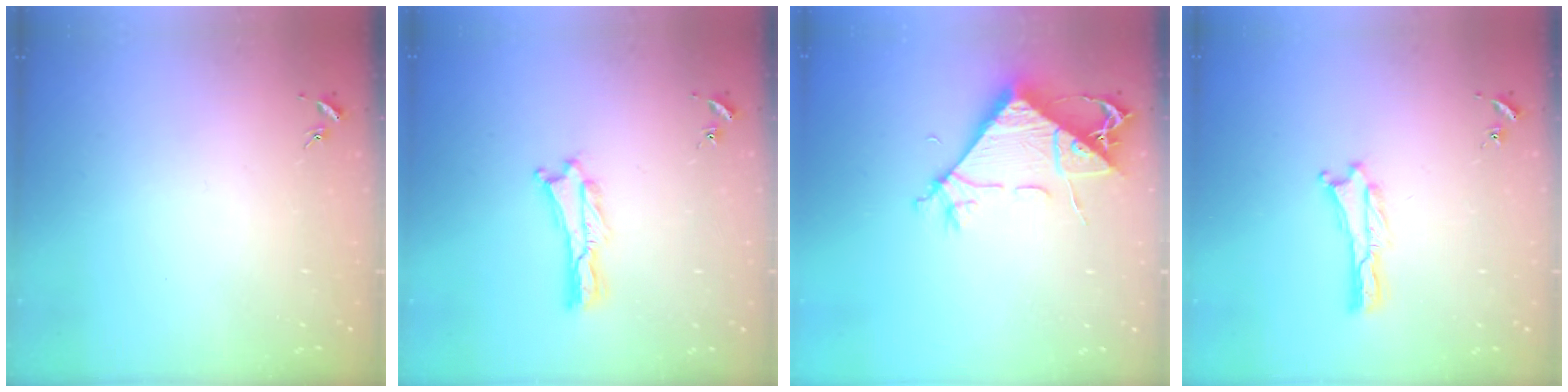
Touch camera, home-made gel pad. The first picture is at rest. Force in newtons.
{"total": 0.6, "press": 0.5, "slide": 0.2}
{"total": 7.7, "press": 7.6, "slide": 1.1}
{"total": 0.0}